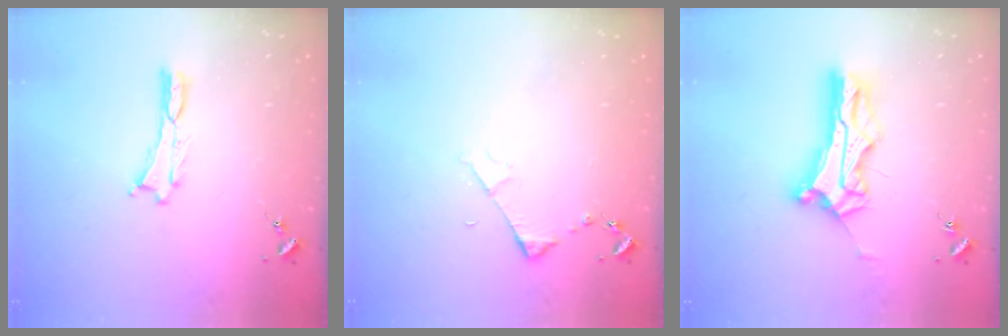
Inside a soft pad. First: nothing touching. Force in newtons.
{"total": 3.2, "press": 3.2, "slide": 0.4}
{"total": 9.9, "press": 9.9, "slide": 0.8}